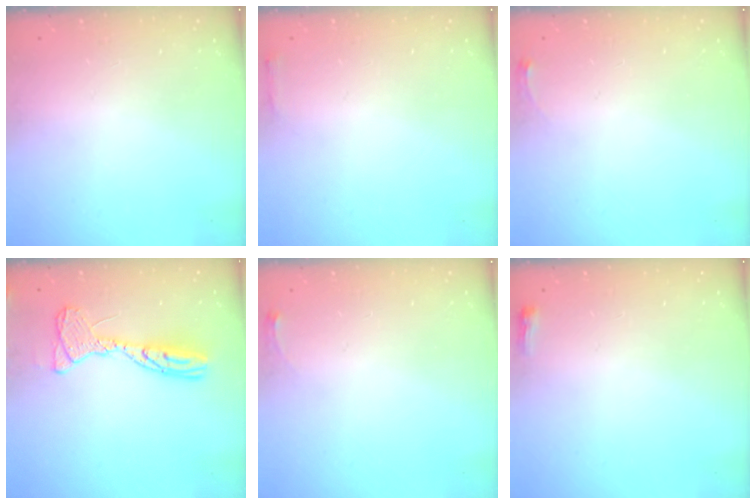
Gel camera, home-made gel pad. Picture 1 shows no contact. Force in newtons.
{"total": 2.3, "press": 2.3, "slide": 0.5}
{"total": 2.8, "press": 2.8, "slide": 0.4}
{"total": 13.8, "press": 13.7, "slide": 1.3}
{"total": 2.8, "press": 2.8, "slide": 0.4}
{"total": 2.6, "press": 2.5, "slide": 0.6}